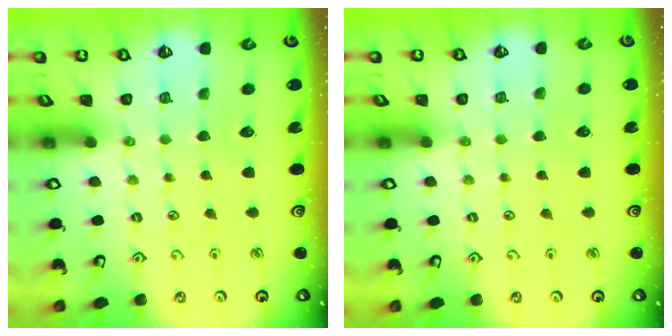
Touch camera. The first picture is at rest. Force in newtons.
{"total": 0.0}